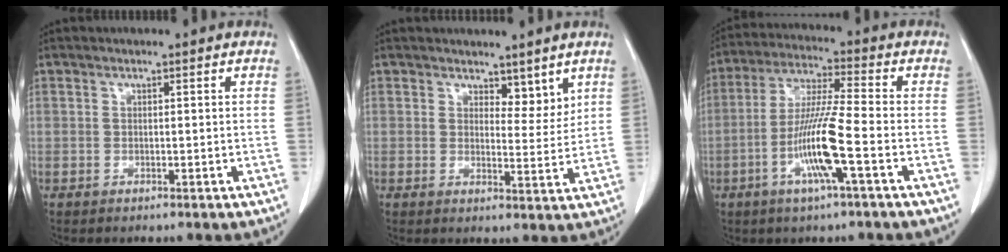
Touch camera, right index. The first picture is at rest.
{"total": 3.8, "force": [2.9, 1.9, 1.6], "torque": [-0.011, -0.010, 0.047]}
{"total": 11.1, "force": [-3.8, -0.2, 10.4], "torque": [-0.208, -0.007, -0.076]}